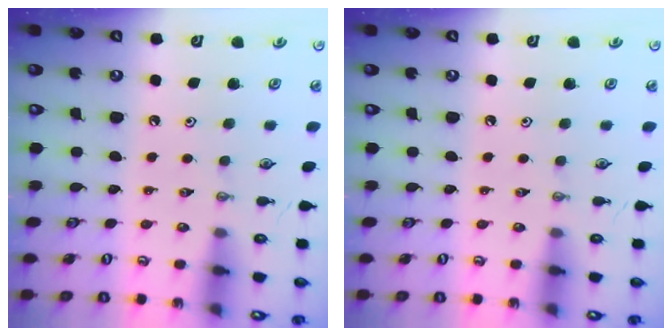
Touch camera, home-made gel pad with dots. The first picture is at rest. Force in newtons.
{"total": 0.0}